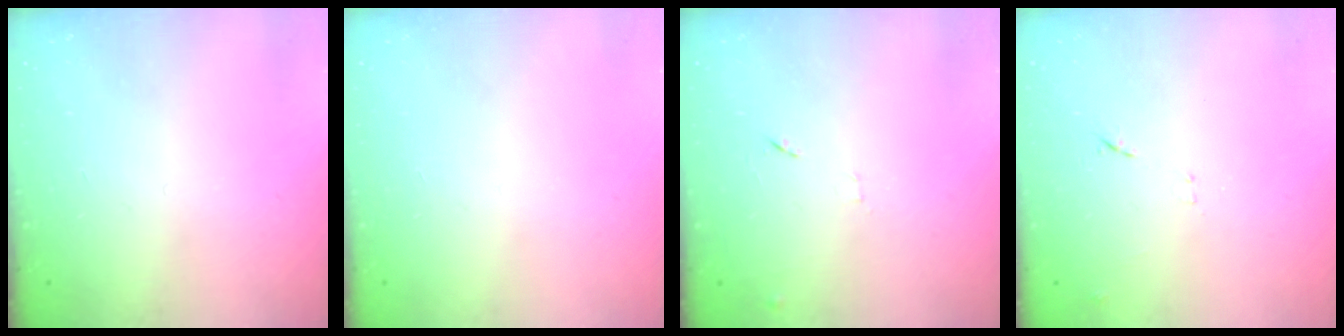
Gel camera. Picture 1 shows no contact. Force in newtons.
{"total": 0.0}
{"total": 7.3, "press": 7.2, "slide": 0.7}
{"total": 7.2, "press": 7.2, "slide": 0.6}